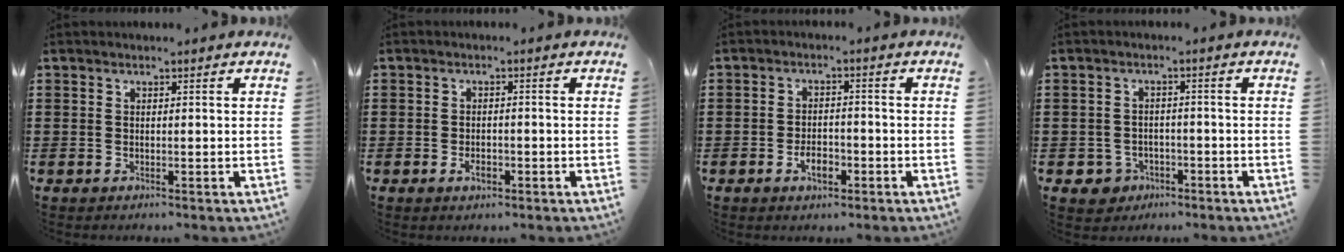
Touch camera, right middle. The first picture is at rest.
{"total": 1.9, "force": [-1.0, 0.9, 1.3], "torque": [-0.027, 0.000, -0.018]}
{"total": 3.6, "force": [-1.9, 1.7, 2.6], "torque": [-0.038, 0.001, -0.036]}
{"total": 2.7, "force": [-1.7, 2.0, 0.5], "torque": [-0.016, 0.002, -0.038]}